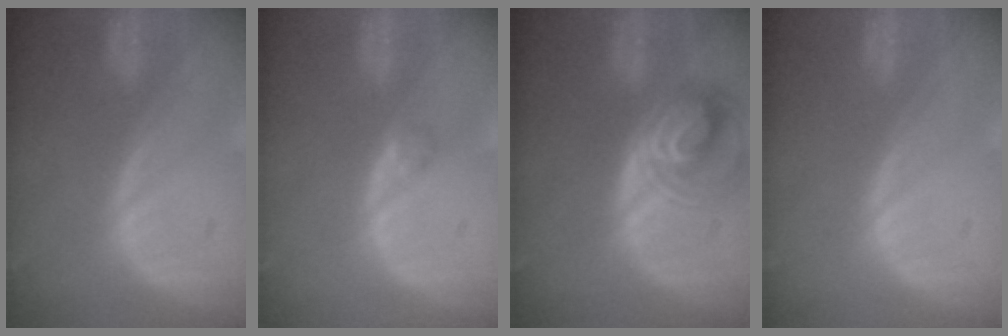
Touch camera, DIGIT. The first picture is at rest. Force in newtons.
{"total": 1.2, "press": 1.2, "slide": 0.1}
{"total": 7.7, "press": 6.9, "slide": 3.5}
{"total": 0.0}